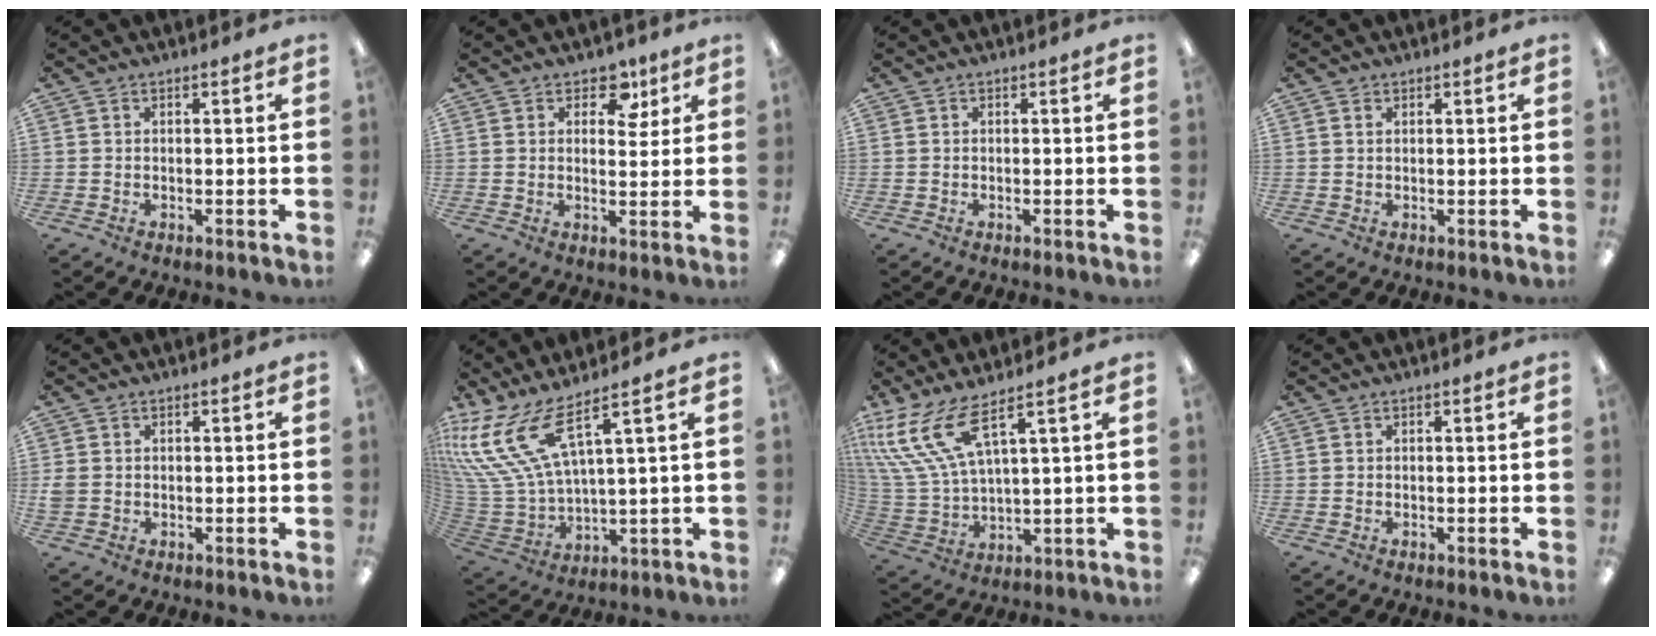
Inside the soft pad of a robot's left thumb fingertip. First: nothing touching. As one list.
[{"total": 6.7, "force": [3.8, 3.9, 3.9], "torque": [-0.024, -0.017, 0.058]}, {"total": 0.0}, {"total": 0.7, "force": [0.4, 0.4, 0.5], "torque": [-0.010, 0.002, 0.008]}, {"total": 1.9, "force": [0.0, 1.5, 1.0], "torque": [-0.019, 0.006, -0.001]}, {"total": 16.5, "force": [9.1, 6.8, 11.9], "torque": [-0.280, -0.056, 0.160]}, {"total": 14.2, "force": [8.3, 4.6, 10.6], "torque": [-0.246, -0.042, 0.146]}, {"total": 0.0}]